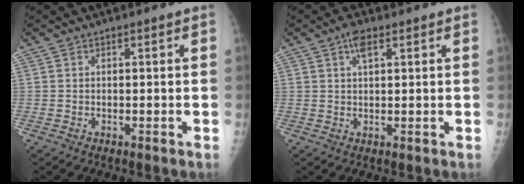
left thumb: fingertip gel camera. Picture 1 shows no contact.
{"total": 3.1, "force": [1.6, 1.4, 2.3], "torque": [-0.033, -0.002, 0.028]}